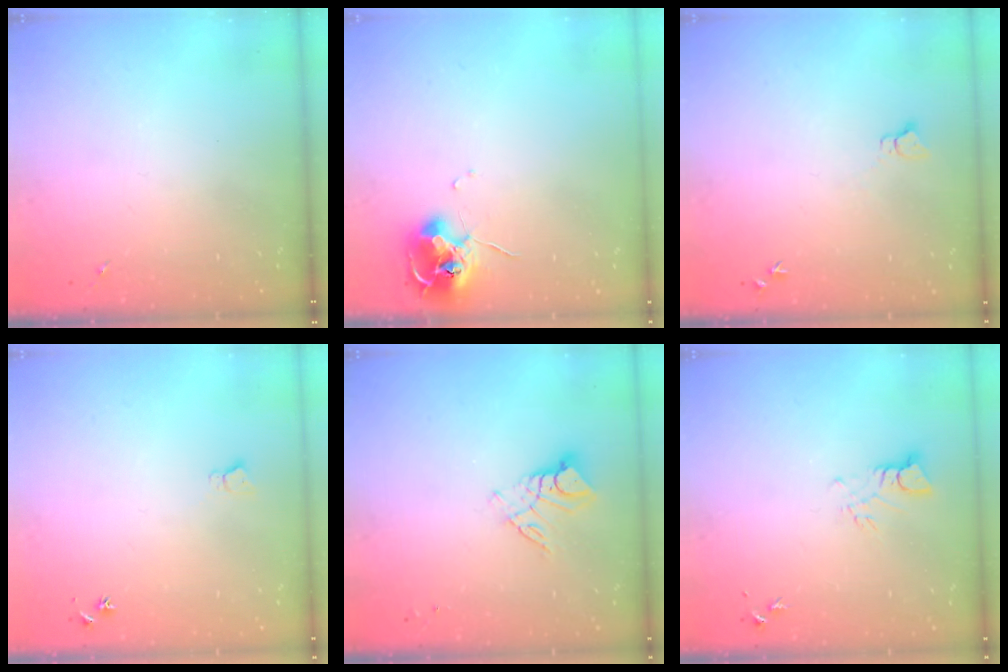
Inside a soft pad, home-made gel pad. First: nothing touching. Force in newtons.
{"total": 9.8, "press": 9.8, "slide": 0.5}
{"total": 4.1, "press": 4.0, "slide": 0.5}
{"total": 3.9, "press": 3.9, "slide": 0.4}
{"total": 9.2, "press": 9.1, "slide": 0.8}
{"total": 3.4, "press": 3.4, "slide": 0.2}